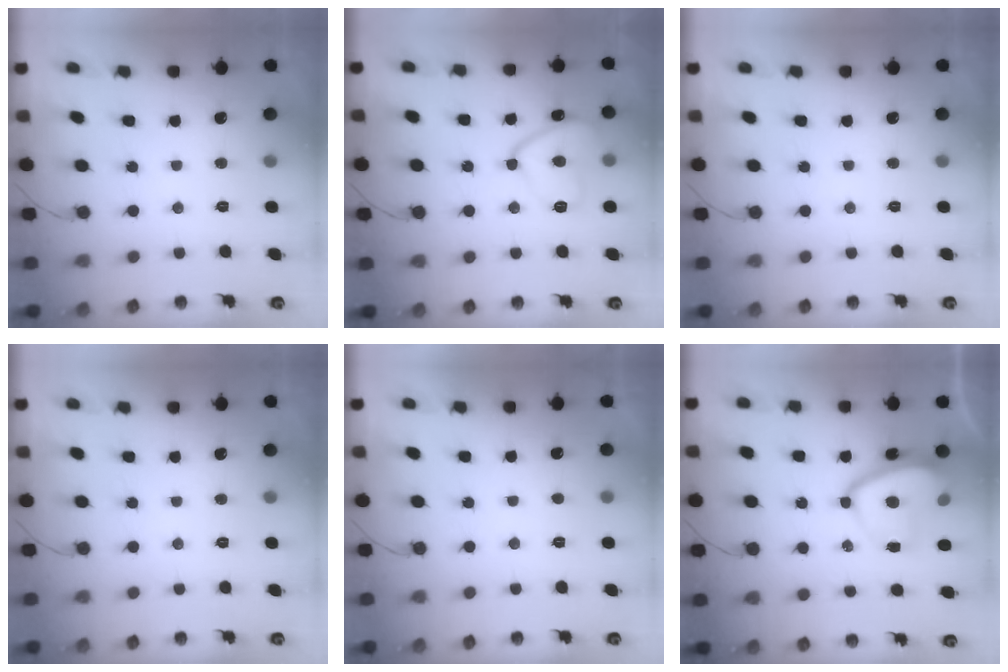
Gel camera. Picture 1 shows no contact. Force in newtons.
{"total": 11.8, "press": 11.7, "slide": 1.2}
{"total": 0.0}
{"total": 0.0}
{"total": 0.9, "press": 0.8, "slide": 0.4}
{"total": 11.7, "press": 11.6, "slide": 0.9}